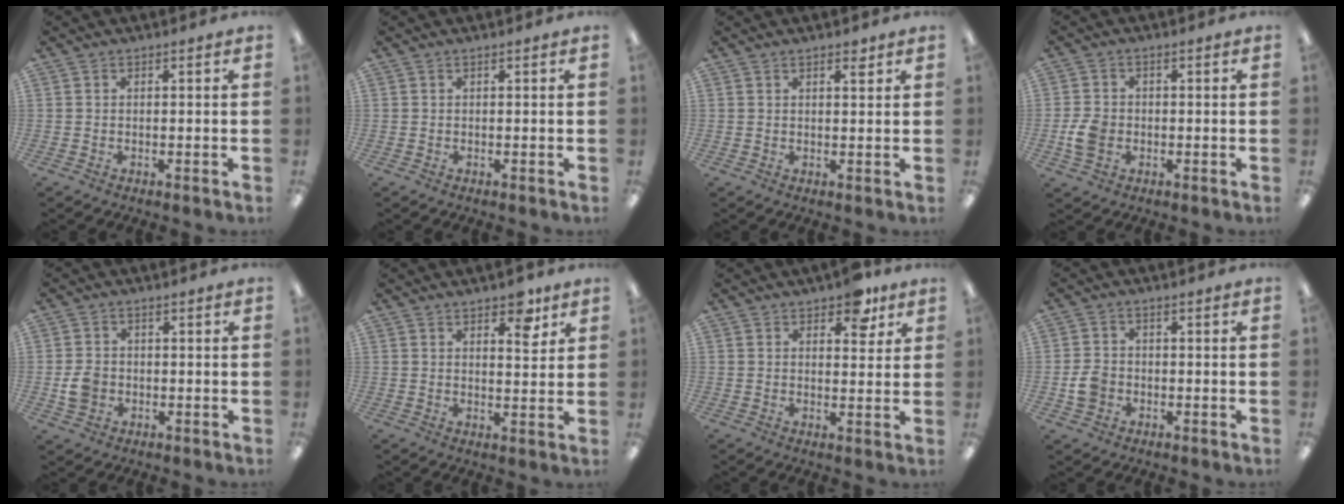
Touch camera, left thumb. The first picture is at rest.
{"total": 0.0}
{"total": 2.3, "force": [1.8, 0.7, 1.3], "torque": [-0.013, -0.006, 0.027]}
{"total": 5.1, "force": [-1.2, 4.1, 2.8], "torque": [-0.051, 0.002, -0.024]}
{"total": 4.3, "force": [-0.7, 3.7, 2.1], "torque": [-0.035, 0.001, -0.015]}
{"total": 6.6, "force": [4.6, 2.9, 3.8], "torque": [-0.031, -0.028, 0.072]}
{"total": 6.6, "force": [4.6, 3.2, 3.4], "torque": [-0.030, -0.019, 0.076]}
{"total": 4.4, "force": [-1.1, 3.7, 2.2], "torque": [-0.043, 0.005, -0.020]}